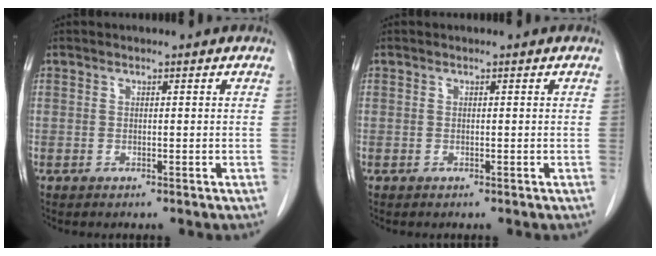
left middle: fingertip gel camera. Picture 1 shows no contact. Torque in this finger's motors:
{"motor_torque": [0.30, -0.28, 0.02, 0.00]}